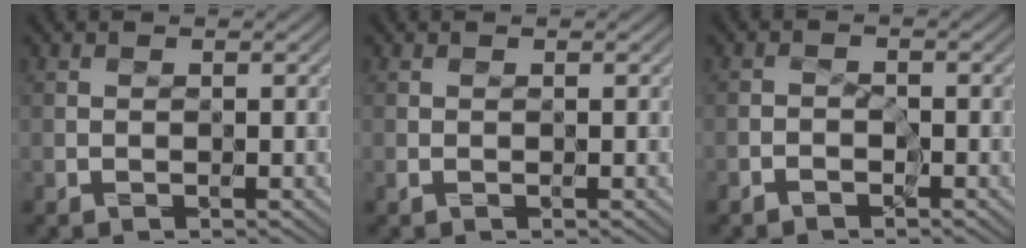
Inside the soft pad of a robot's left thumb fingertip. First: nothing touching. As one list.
[{"total": 0.0}, {"total": 1.1, "force": [-0.9, 0.4, 0.4], "torque": [-0.007, 0.005, -0.021]}]